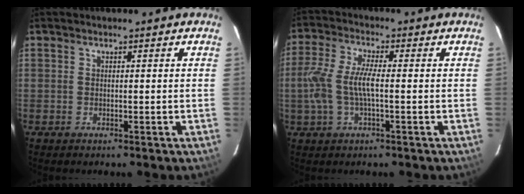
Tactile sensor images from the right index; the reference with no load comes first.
{"total": 8.5, "force": [-0.8, 2.5, 8.1], "torque": [-0.173, 0.005, -0.014]}